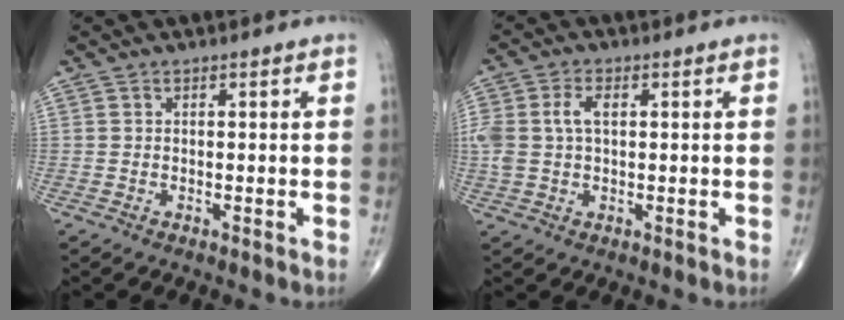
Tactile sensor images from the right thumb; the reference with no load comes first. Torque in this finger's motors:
{"motor_torque": [0.18, 0.06, 0.64, 0.14, 0.21]}